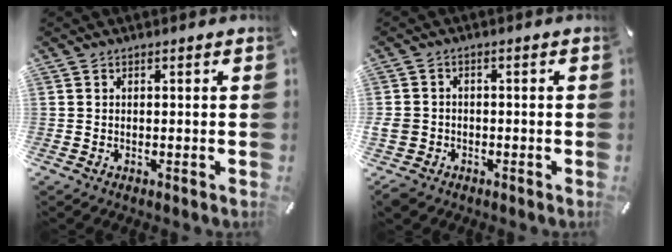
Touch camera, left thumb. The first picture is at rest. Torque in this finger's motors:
{"motor_torque": [1.88, 2.13, 0.50, 0.24, 0.51]}